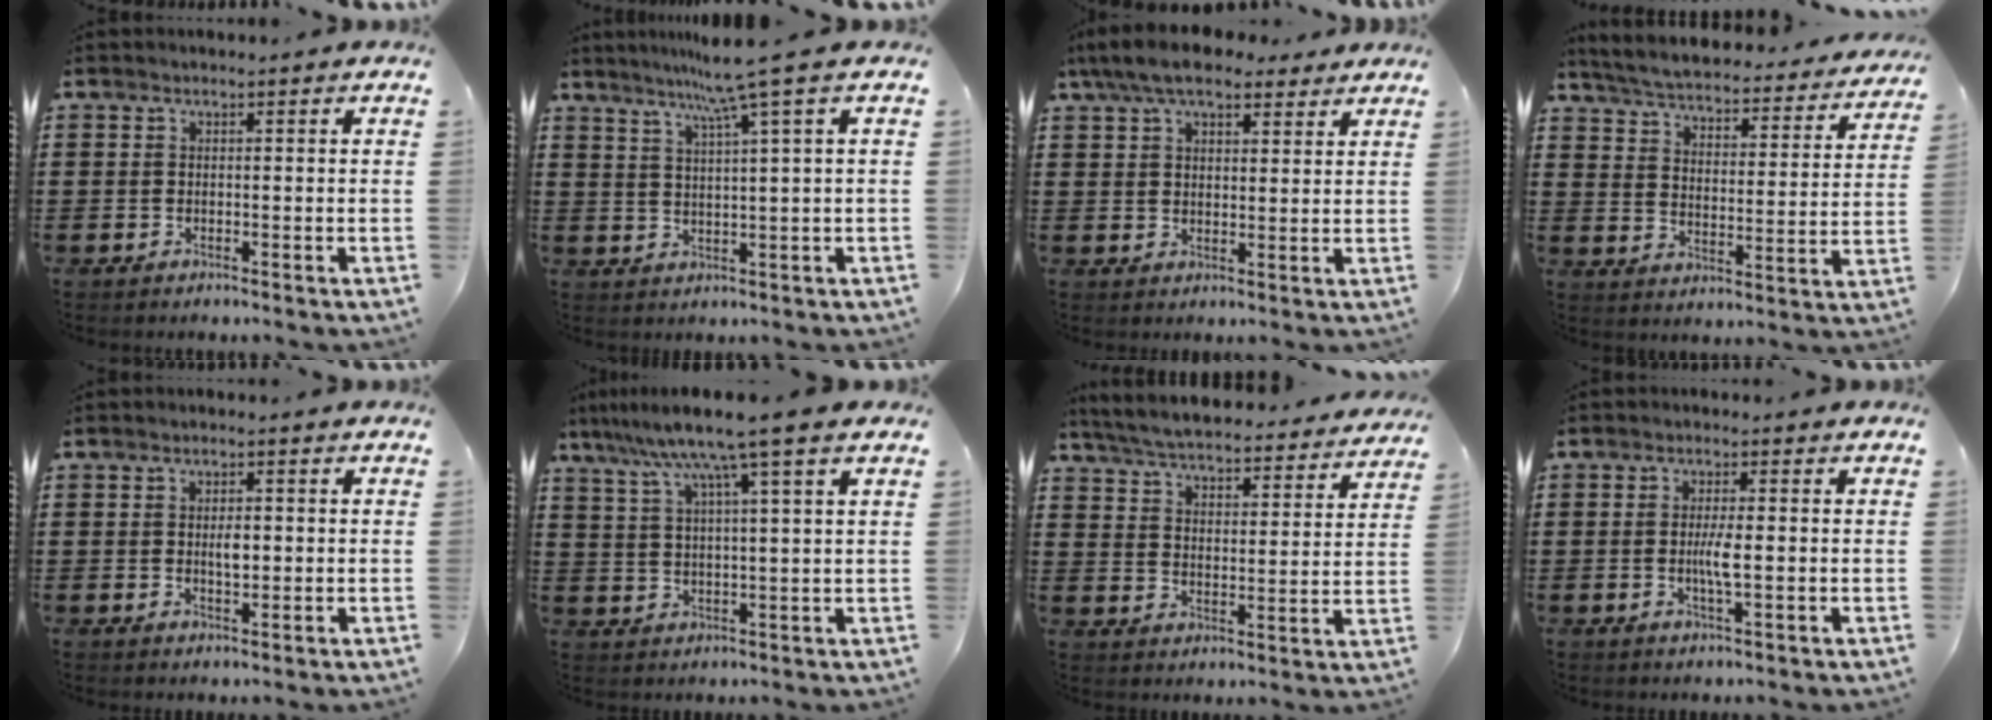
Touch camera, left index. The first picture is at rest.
{"total": 6.8, "force": [4.1, -1.1, 5.4], "torque": [-0.113, -0.005, 0.067]}
{"total": 7.7, "force": [6.0, 2.6, 4.0], "torque": [-0.096, -0.002, 0.112]}
{"total": 3.9, "force": [3.8, -0.2, 0.8], "torque": [-0.039, -0.036, 0.056]}
{"total": 2.3, "force": [0.1, 1.0, 2.1], "torque": [-0.034, 0.000, -0.001]}
{"total": 8.5, "force": [6.1, -0.4, 6.0], "torque": [-0.135, -0.019, 0.099]}
{"total": 5.1, "force": [5.1, -0.2, 0.9], "torque": [-0.045, -0.040, 0.083]}
{"total": 3.4, "force": [-0.3, 0.5, 3.4], "torque": [-0.069, -0.004, -0.009]}